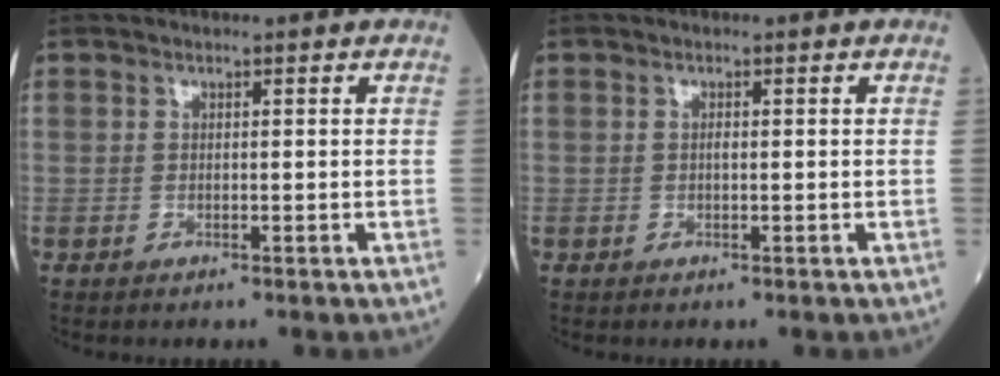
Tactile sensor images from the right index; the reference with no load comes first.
{"total": 0.5, "force": [-0.1, 0.2, 0.5], "torque": [-0.009, 0.001, -0.002]}